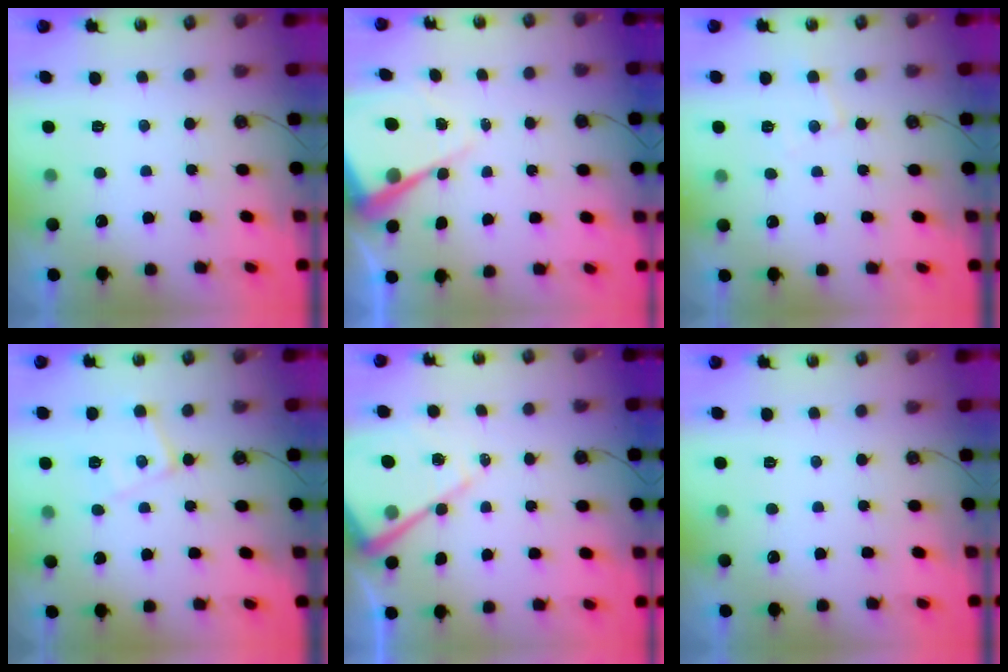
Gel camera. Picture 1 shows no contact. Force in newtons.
{"total": 10.1, "press": 10.1, "slide": 0.9}
{"total": 5.7, "press": 5.7, "slide": 0.7}
{"total": 10.0, "press": 10.0, "slide": 0.7}
{"total": 11.9, "press": 11.8, "slide": 1.0}
{"total": 0.0}